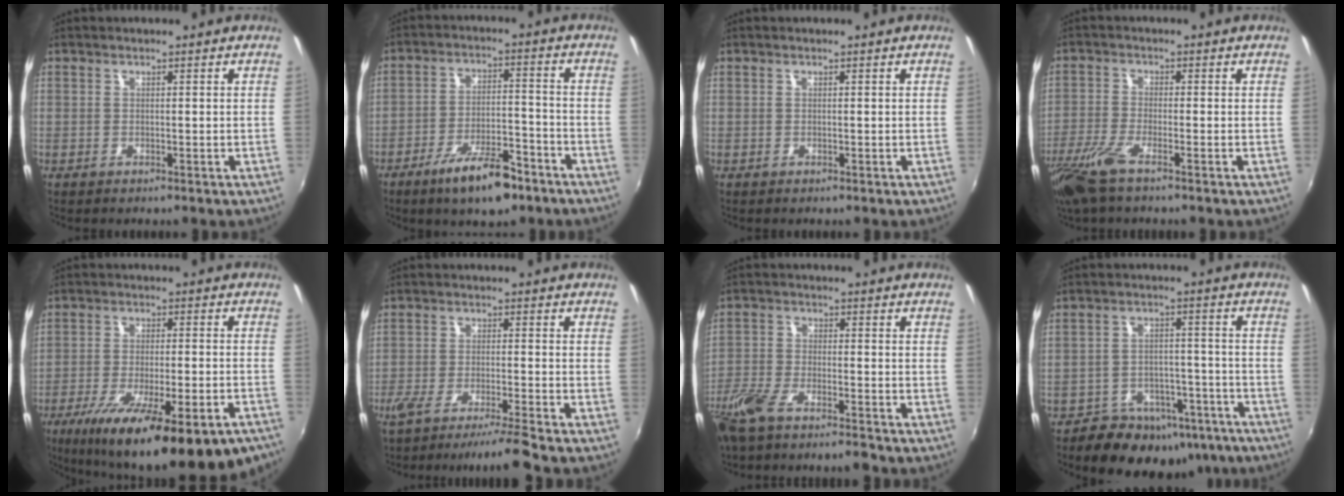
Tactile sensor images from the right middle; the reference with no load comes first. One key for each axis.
{"total": 11.3, "fx": -7.8, "fy": 3.4, "fz": 7.5, "tx": -0.145, "ty": -0.002, "tz": -0.121}
{"total": 0.0}
{"total": 7.8, "fx": -5.4, "fy": 1.3, "fz": 5.5, "tx": -0.136, "ty": -0.024, "tz": -0.109}
{"total": 24.3, "fx": -16.2, "fy": 5.5, "fz": 17.2, "tx": -0.289, "ty": -0.065, "tz": -0.234}
{"total": 8.1, "fx": -7.1, "fy": -1.2, "fz": 3.9, "tx": -0.077, "ty": -0.014, "tz": -0.119}
{"total": 9.1, "fx": -7.5, "fy": 1.6, "fz": 4.9, "tx": -0.123, "ty": -0.023, "tz": -0.145}
{"total": 15.9, "fx": -11.5, "fy": 9.1, "fz": 6.1, "tx": -0.122, "ty": 0.022, "tz": -0.138}